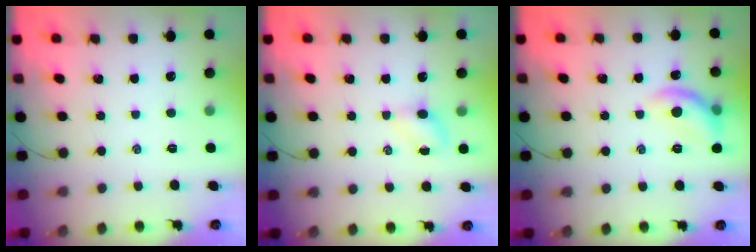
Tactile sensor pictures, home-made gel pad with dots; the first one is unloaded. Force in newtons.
{"total": 3.5, "press": 3.3, "slide": 1.2}
{"total": 11.0, "press": 11.0, "slide": 0.1}